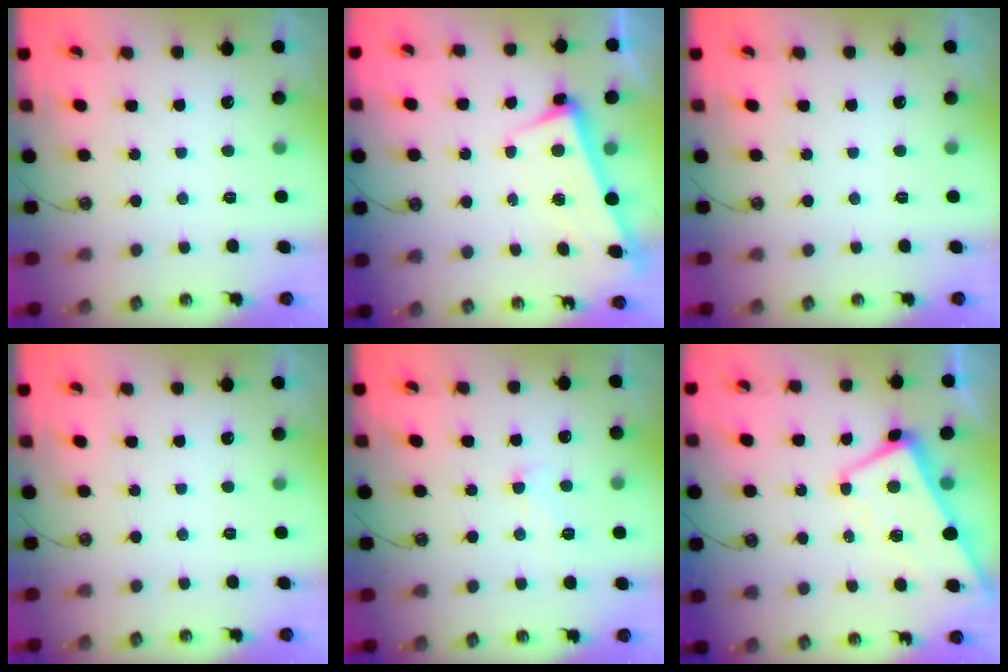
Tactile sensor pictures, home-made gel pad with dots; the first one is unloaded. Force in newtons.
{"total": 2.6, "press": 2.5, "slide": 0.7}
{"total": 0.0}
{"total": 0.0}
{"total": 2.4, "press": 2.4, "slide": 0.3}
{"total": 1.2, "press": 1.0, "slide": 0.7}